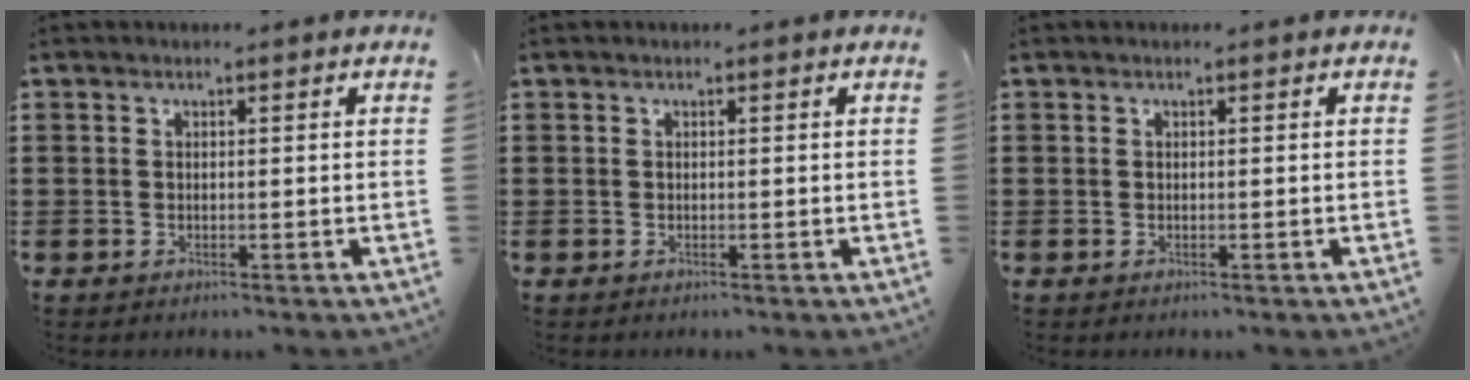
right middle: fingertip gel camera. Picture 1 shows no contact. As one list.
[{"total": 0.0}, {"total": 0.0}]